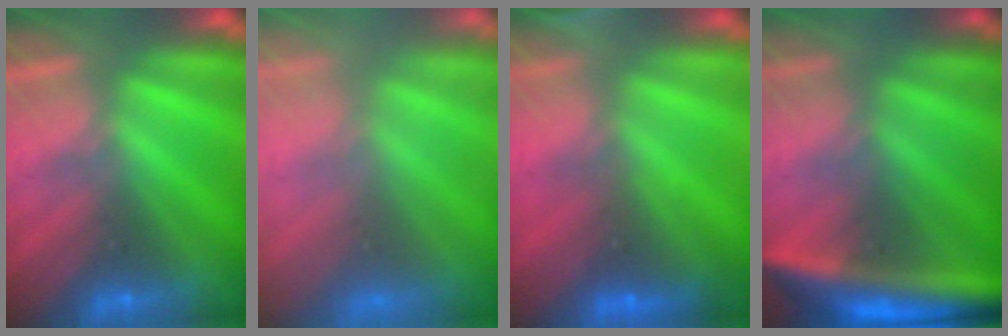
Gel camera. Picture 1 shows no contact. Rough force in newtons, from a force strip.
{"total": 9.4}
{"total": 5.8}
{"total": 5.8}